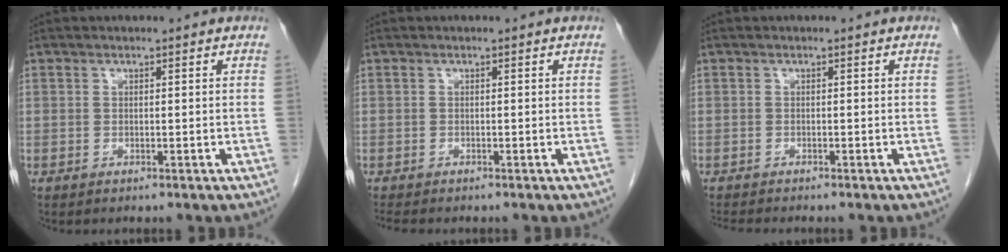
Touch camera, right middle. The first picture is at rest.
{"total": 2.2, "force": [-2.0, 0.5, 1.0], "torque": [-0.021, -0.007, -0.027]}
{"total": 2.7, "force": [-2.5, 0.1, 1.0], "torque": [-0.015, -0.007, -0.039]}